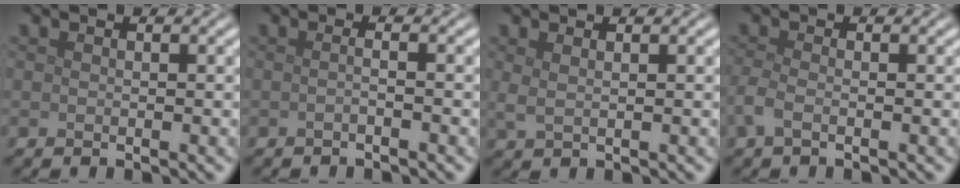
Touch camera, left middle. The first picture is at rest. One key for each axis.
{"total": 1.1, "fx": -0.4, "fy": 0.4, "fz": 1.0, "tx": -0.012, "ty": -0.004, "tz": -0.013}
{"total": 1.2, "fx": 0.7, "fy": 0.5, "fz": 0.9, "tx": -0.017, "ty": -0.002, "tz": 0.014}
{"total": 1.9, "fx": -0.9, "fy": 0.7, "fz": 1.5, "tx": -0.041, "ty": -0.003, "tz": -0.027}